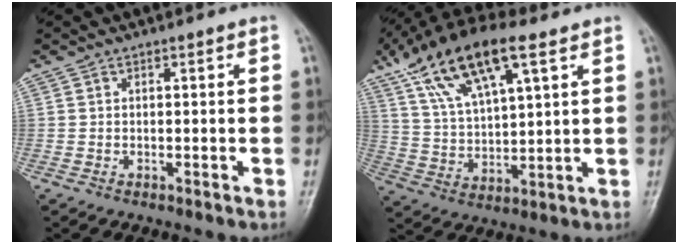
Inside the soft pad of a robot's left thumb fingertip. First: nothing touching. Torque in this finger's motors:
{"motor_torque": [0.27, 0.49, 1.71, -1.06, 0.42]}